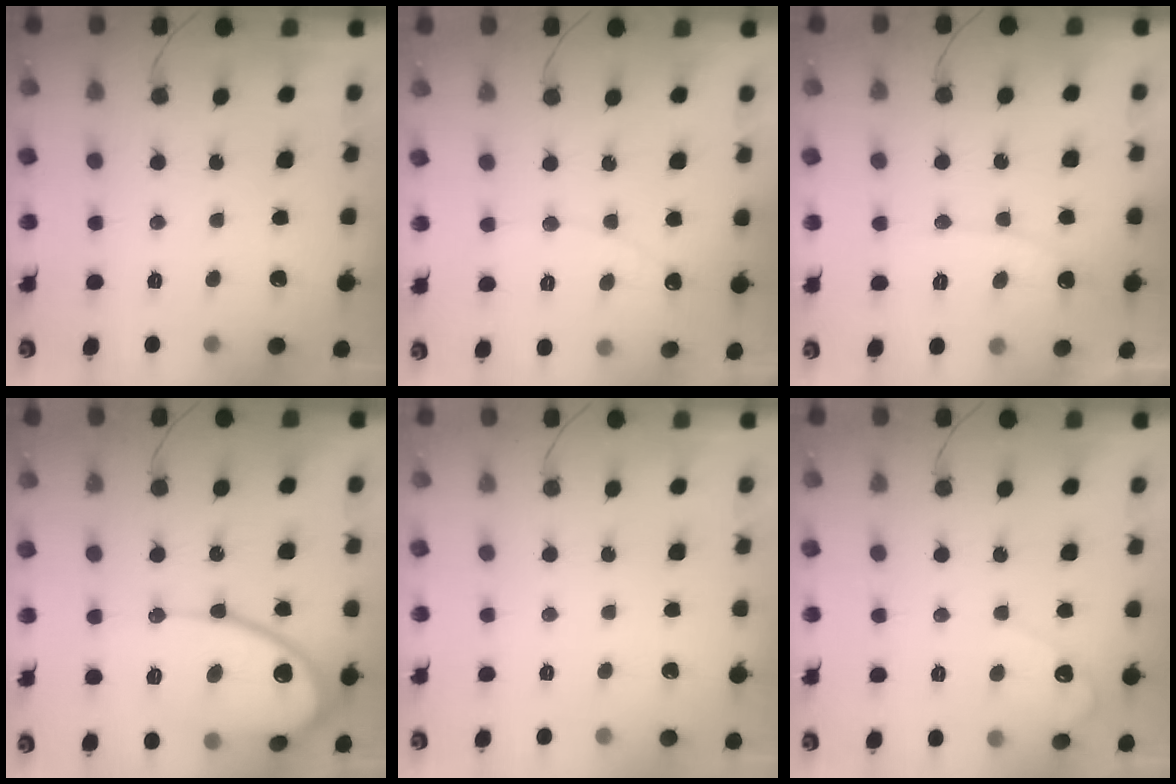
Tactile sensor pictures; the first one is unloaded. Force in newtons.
{"total": 4.5, "press": 4.5, "slide": 0.2}
{"total": 8.0, "press": 8.0, "slide": 0.7}
{"total": 14.2, "press": 14.2, "slide": 1.1}
{"total": 0.0}
{"total": 3.4, "press": 3.4, "slide": 0.3}